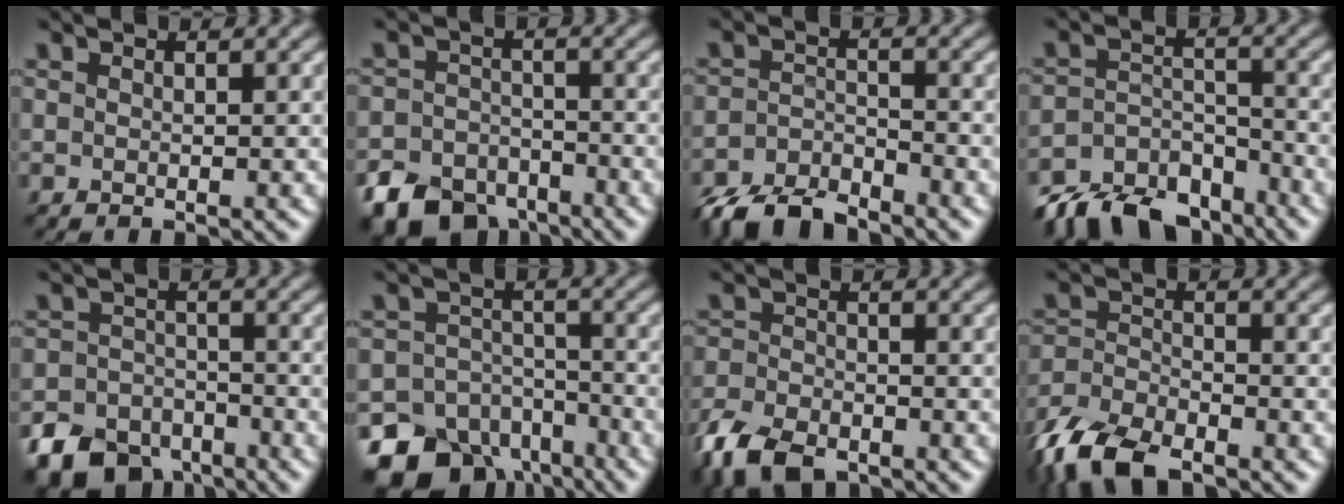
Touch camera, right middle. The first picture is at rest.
{"total": 7.6, "force": [-5.9, 4.4, 1.9], "torque": [-0.038, -0.015, -0.106]}
{"total": 5.7, "force": [-5.0, 1.6, 2.0], "torque": [-0.034, -0.003, -0.102]}
{"total": 8.0, "force": [-7.2, 3.0, 1.8], "torque": [-0.027, -0.007, -0.123]}
{"total": 8.5, "force": [-6.5, 5.0, 1.9], "torque": [-0.035, -0.019, -0.113]}
{"total": 11.0, "force": [-8.4, 6.5, 2.8], "torque": [-0.046, -0.013, -0.136]}
{"total": 5.3, "force": [-3.9, 2.5, 2.6], "torque": [-0.062, -0.003, -0.087]}
{"total": 7.3, "force": [-5.6, 2.7, 3.8], "torque": [-0.082, -0.006, -0.121]}